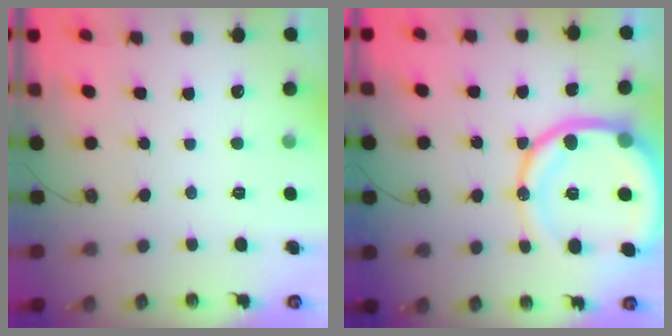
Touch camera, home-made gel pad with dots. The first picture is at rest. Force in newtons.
{"total": 19.5, "press": 19.3, "slide": 2.3}